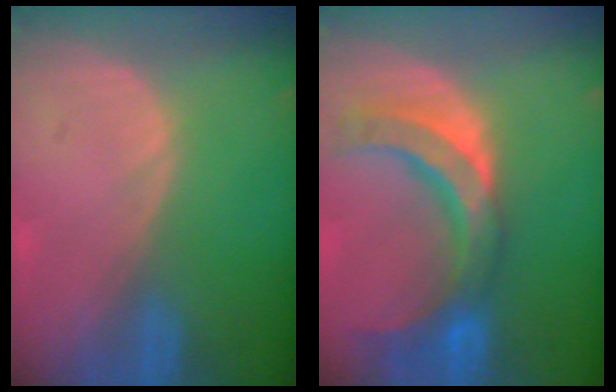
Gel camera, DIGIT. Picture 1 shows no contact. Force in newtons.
{"total": 10.6, "press": 9.3, "slide": 5.1}